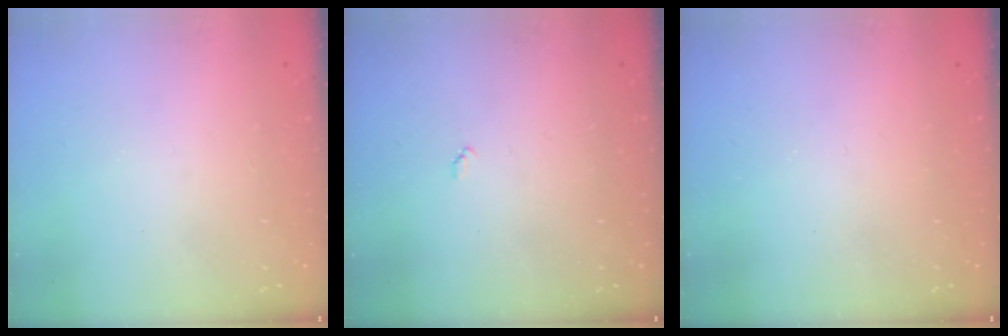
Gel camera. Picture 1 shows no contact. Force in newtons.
{"total": 3.1, "press": 3.1, "slide": 0.4}
{"total": 0.0}